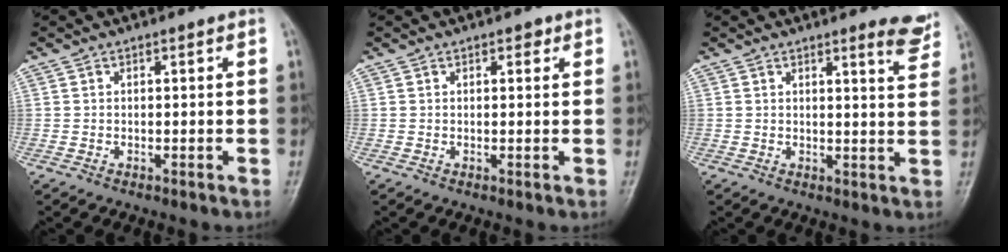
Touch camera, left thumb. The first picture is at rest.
{"total": 1.4, "force": [0.9, 0.7, 0.8], "torque": [-0.002, -0.002, 0.008]}
{"total": 4.8, "force": [4.0, 0.6, 2.7], "torque": [-0.024, -0.033, 0.037]}